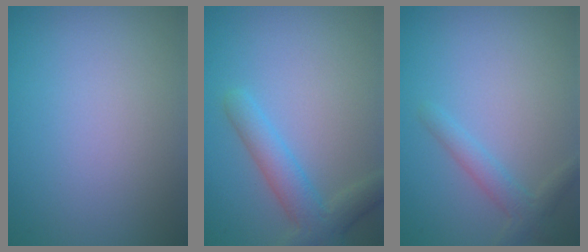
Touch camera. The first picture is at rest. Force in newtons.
{"total": 3.8, "press": 3.8, "slide": 0.3}
{"total": 2.0, "press": 2.0, "slide": 0.1}